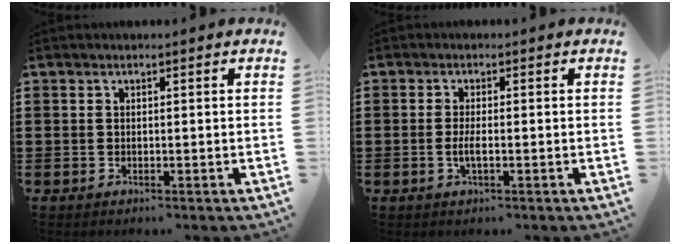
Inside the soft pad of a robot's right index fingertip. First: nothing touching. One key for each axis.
{"total": 2.3, "fx": -0.6, "fy": 0.4, "fz": 2.1, "tx": -0.045, "ty": -0.003, "tz": -0.013}